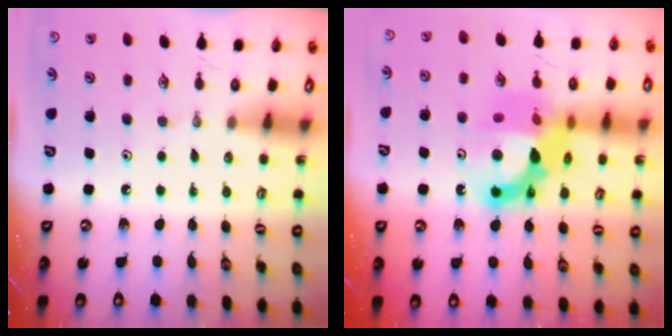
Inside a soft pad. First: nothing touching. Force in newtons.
{"total": 15.7, "press": 15.7, "slide": 1.3}